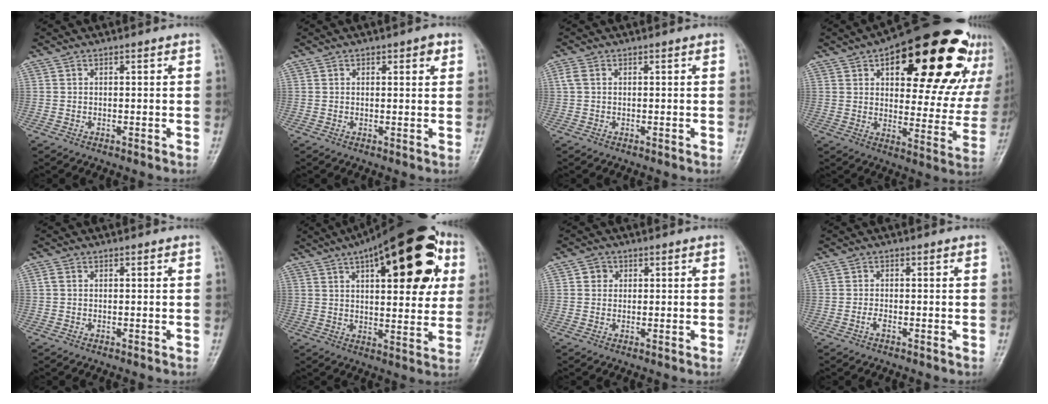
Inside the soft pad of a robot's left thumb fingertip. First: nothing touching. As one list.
[{"total": 2.5, "force": [1.2, 1.1, 1.8], "torque": [-0.013, -0.002, 0.014]}, {"total": 1.4, "force": [0.5, 0.9, 0.9], "torque": [-0.027, 0.007, 0.014]}, {"total": 29.7, "force": [15.8, 13.0, 21.5], "torque": [-0.251, -0.017, 0.220]}, {"total": 0.8, "force": [0.1, 0.6, 0.6], "torque": [-0.013, 0.000, -0.001]}, {"total": 25.7, "force": [9.9, 10.1, 21.4], "torque": [-0.276, 0.008, 0.136]}, {"total": 2.0, "force": [0.5, 1.9, 0.6], "torque": [0.002, 0.001, 0.003]}, {"total": 1.1, "force": [-0.7, 0.4, 0.8], "torque": [-0.018, 0.001, -0.016]}]